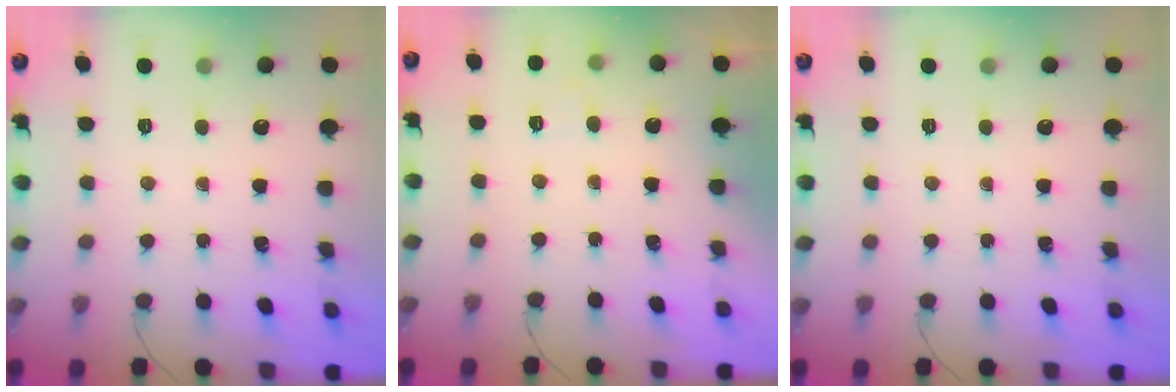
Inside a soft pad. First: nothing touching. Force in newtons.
{"total": 3.5, "press": 3.3, "slide": 1.0}
{"total": 0.0}